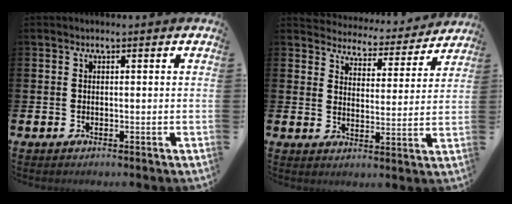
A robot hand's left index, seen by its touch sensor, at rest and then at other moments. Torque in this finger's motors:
{"motor_torque": [0.94, -1.20, 0.08, -0.03]}